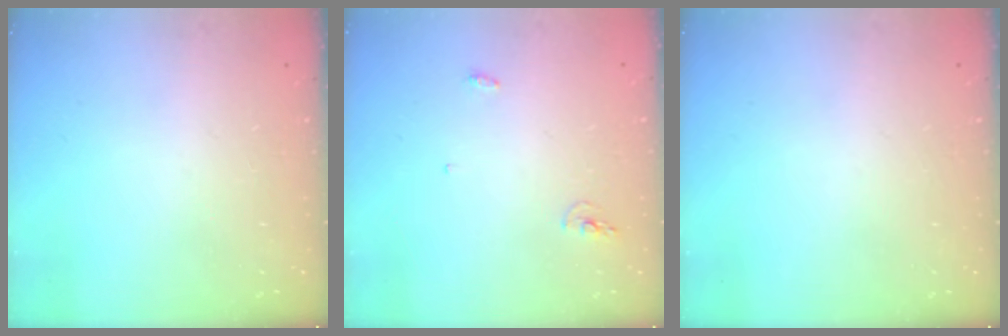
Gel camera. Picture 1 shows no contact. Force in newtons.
{"total": 7.6, "press": 4.3, "slide": 6.2}
{"total": 0.0}